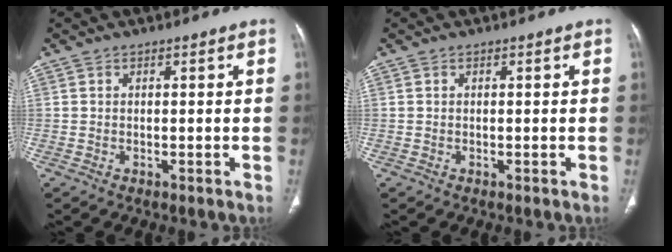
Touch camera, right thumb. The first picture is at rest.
{"total": 0.0}